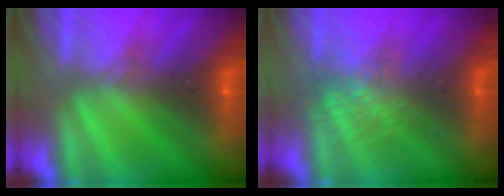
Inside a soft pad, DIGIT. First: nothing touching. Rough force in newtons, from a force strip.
{"total": 4.3}